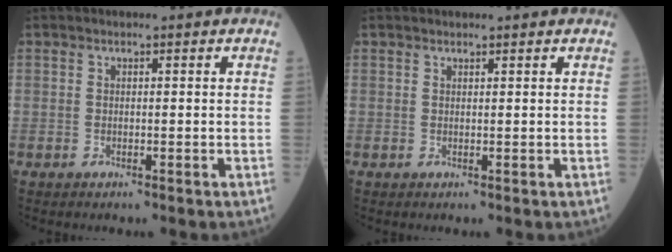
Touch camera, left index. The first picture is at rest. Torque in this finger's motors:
{"motor_torque": [-0.12, -0.02, -0.03, 0.01]}